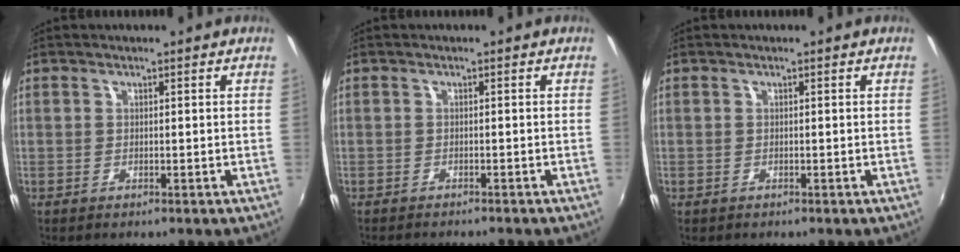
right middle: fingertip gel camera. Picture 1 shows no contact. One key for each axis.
{"total": 3.1, "fx": -2.9, "fy": 0.3, "fz": 1.0, "tx": -0.028, "ty": -0.014, "tz": -0.048}
{"total": 0.0}